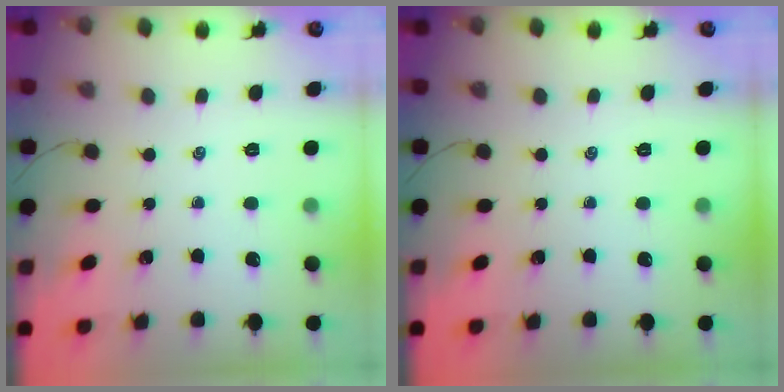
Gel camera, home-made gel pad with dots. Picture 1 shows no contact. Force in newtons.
{"total": 0.0}